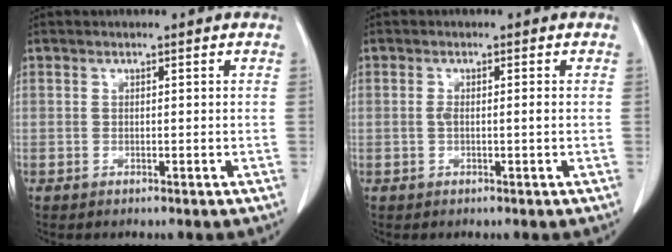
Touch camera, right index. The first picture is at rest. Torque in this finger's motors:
{"motor_torque": [0.16, 0.13, 0.03, 0.01]}